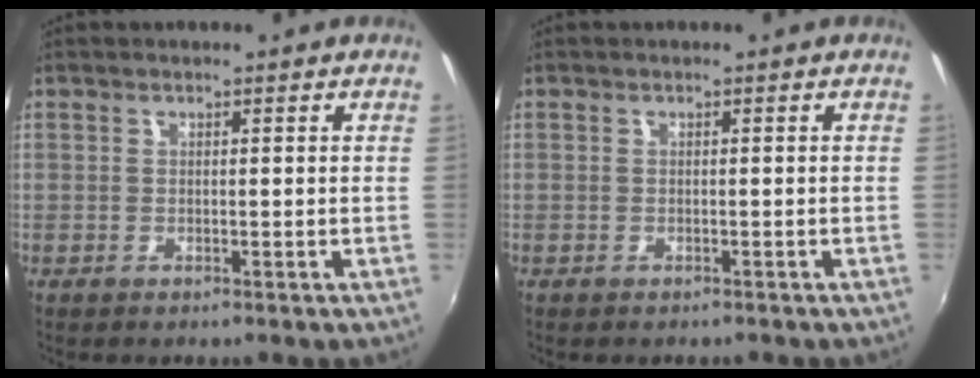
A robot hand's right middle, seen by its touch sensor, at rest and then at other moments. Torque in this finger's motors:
{"motor_torque": [0.99, -1.15, 0.06, 0.02]}